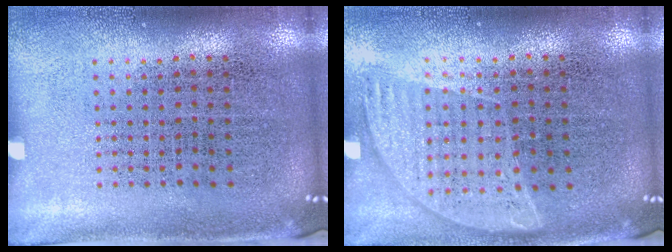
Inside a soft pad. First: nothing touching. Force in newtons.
{"total": 0.9, "press": 0.8, "slide": 0.4}